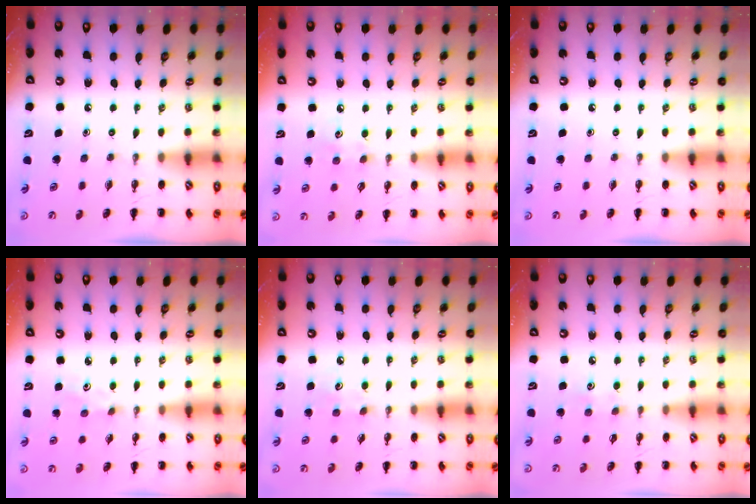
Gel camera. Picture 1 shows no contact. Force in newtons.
{"total": 4.5, "press": 4.3, "slide": 1.1}
{"total": 0.0}
{"total": 1.8, "press": 1.7, "slide": 0.6}
{"total": 4.9, "press": 4.8, "slide": 1.1}
{"total": 4.5, "press": 4.4, "slide": 1.1}